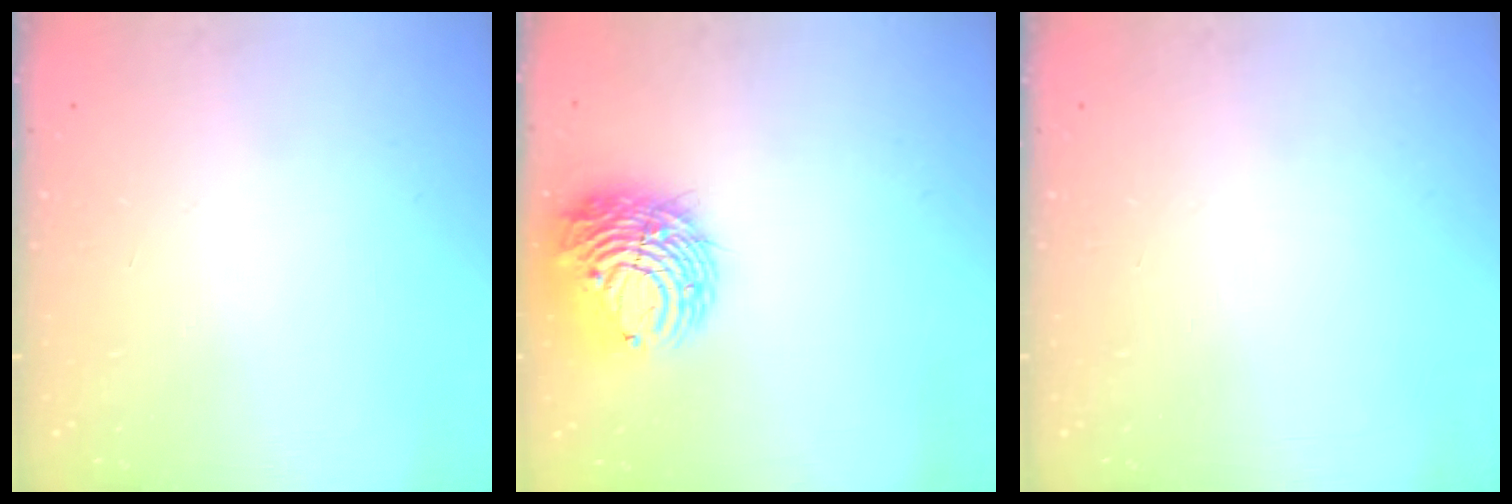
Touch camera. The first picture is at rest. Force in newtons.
{"total": 13.2, "press": 13.1, "slide": 1.5}
{"total": 0.0}